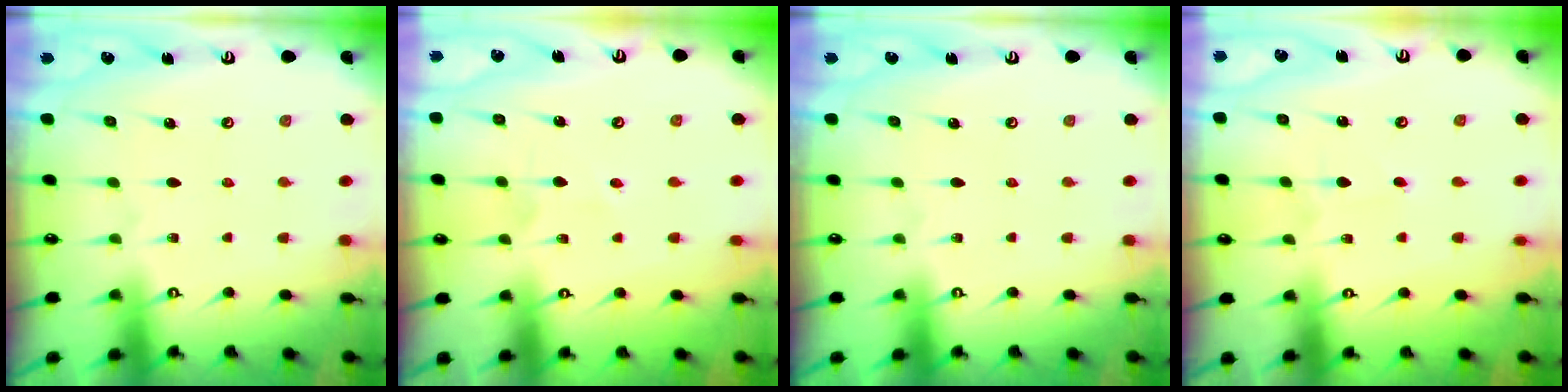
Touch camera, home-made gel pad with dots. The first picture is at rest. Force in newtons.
{"total": 3.7, "press": 3.5, "slide": 1.1}
{"total": 0.0}
{"total": 1.6, "press": 1.6, "slide": 0.1}